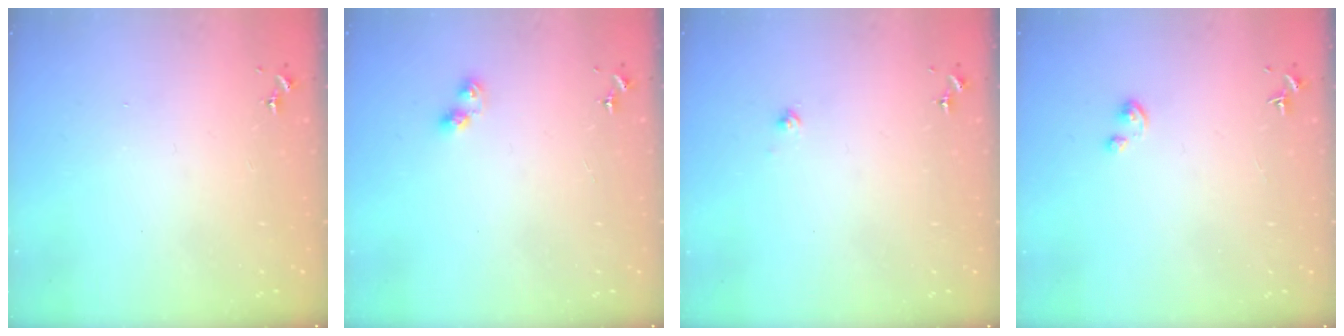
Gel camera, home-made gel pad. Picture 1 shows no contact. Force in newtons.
{"total": 5.9, "press": 5.9, "slide": 0.2}
{"total": 2.3, "press": 2.3, "slide": 0.2}
{"total": 1.9, "press": 1.9, "slide": 0.2}